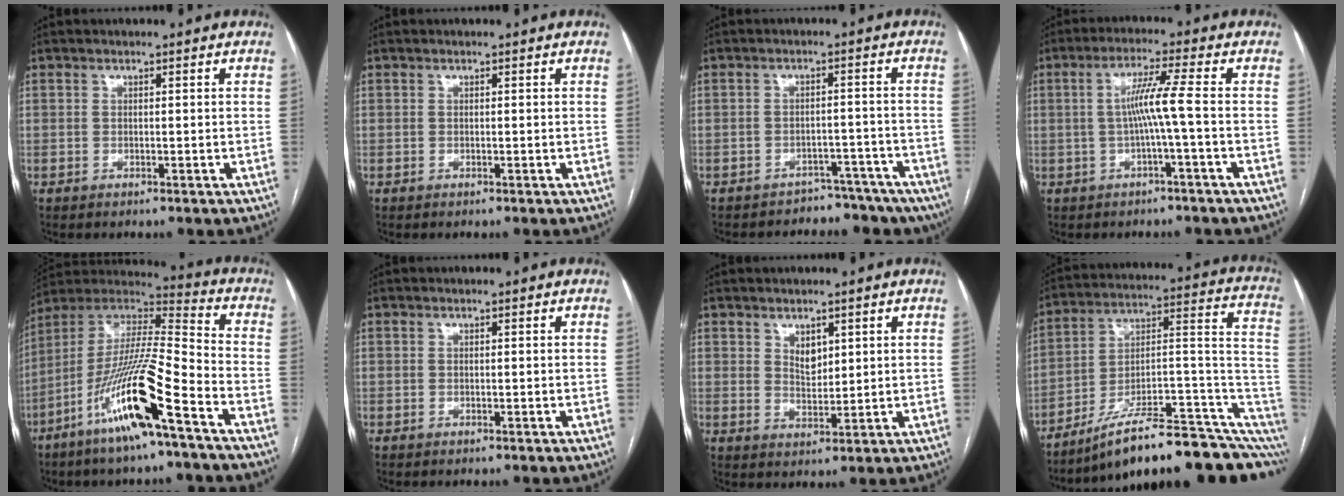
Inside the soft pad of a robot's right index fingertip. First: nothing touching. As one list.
[{"total": 0.0}, {"total": 10.3, "force": [-8.6, 5.6, 1.1], "torque": [0.010, 0.042, -0.098]}, {"total": 5.6, "force": [-0.8, -1.1, 5.4], "torque": [-0.101, 0.014, -0.011]}, {"total": 18.5, "force": [-9.8, 1.2, 15.6], "torque": [-0.325, -0.025, -0.187]}, {"total": 0.0}, {"total": 3.3, "force": [1.6, 2.0, 2.1], "torque": [-0.040, -0.002, 0.036]}, {"total": 23.4, "force": [-13.8, 5.7, 18.0], "torque": [-0.165, 0.069, -0.202]}]